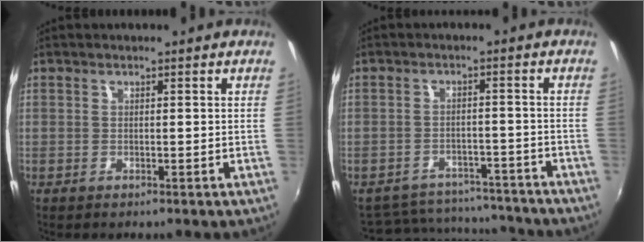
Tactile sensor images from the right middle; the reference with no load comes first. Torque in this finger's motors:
{"motor_torque": [-0.65, -0.68, -0.35, -0.07]}